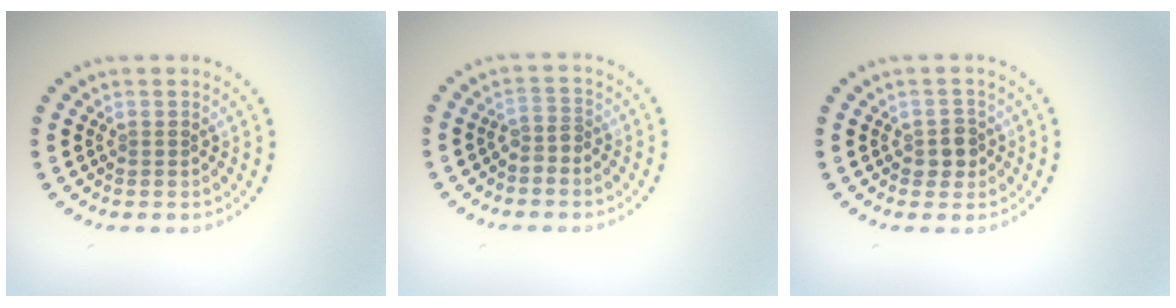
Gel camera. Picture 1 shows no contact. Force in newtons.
{"total": 1.6, "press": 1.2, "slide": 1.1}
{"total": 1.9, "press": 1.7, "slide": 0.8}